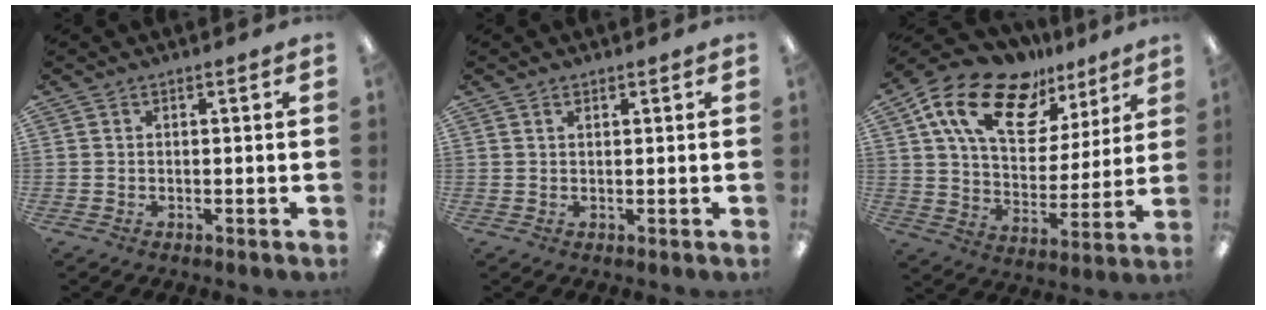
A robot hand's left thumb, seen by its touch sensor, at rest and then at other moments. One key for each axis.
{"total": 1.0, "fx": 0.7, "fy": 0.4, "fz": 0.6, "tx": -0.012, "ty": 0.001, "tz": 0.012}
{"total": 20.1, "fx": 12.9, "fy": 10.6, "fz": 11.3, "tx": -0.203, "ty": -0.067, "tz": 0.230}